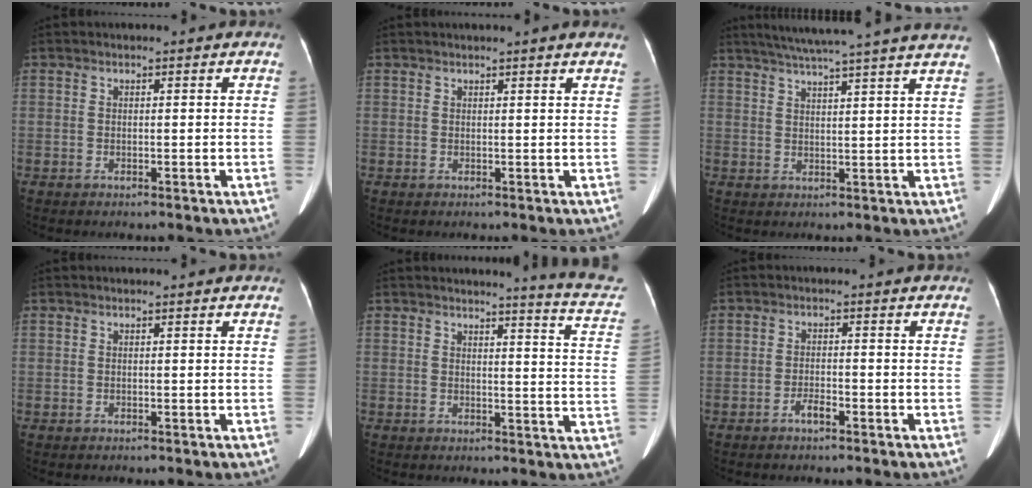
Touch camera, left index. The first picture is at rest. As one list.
[{"total": 3.5, "force": [3.1, -0.4, 1.5], "torque": [-0.021, 0.011, 0.028]}, {"total": 18.4, "force": [16.2, -1.0, 8.7], "torque": [-0.143, 0.002, 0.207]}, {"total": 0.0}, {"total": 9.8, "force": [9.3, -0.5, 3.0], "torque": [-0.029, -0.070, 0.074]}, {"total": 2.0, "force": [-1.6, 0.4, 1.2], "torque": [-0.024, -0.003, -0.028]}]